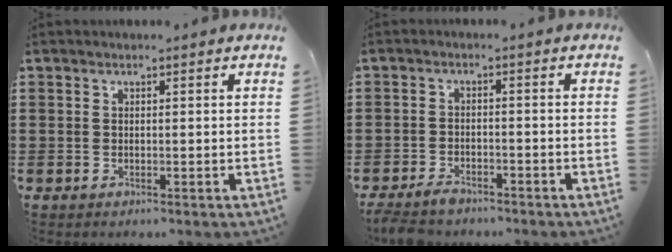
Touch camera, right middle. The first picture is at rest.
{"total": 2.8, "force": [-2.6, 0.7, 0.8], "torque": [-0.025, 0.001, -0.055]}